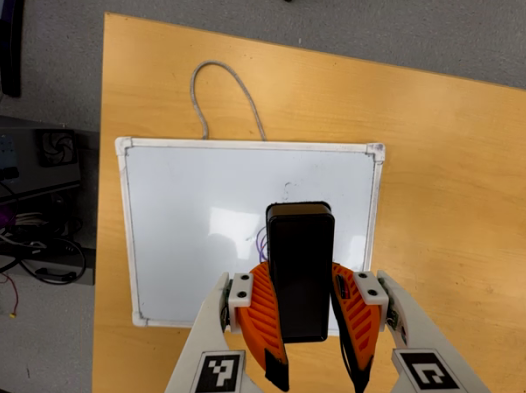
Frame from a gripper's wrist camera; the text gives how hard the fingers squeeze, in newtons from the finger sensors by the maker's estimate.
{"total": 9.2, "left": 8.1, "right": 10.3}